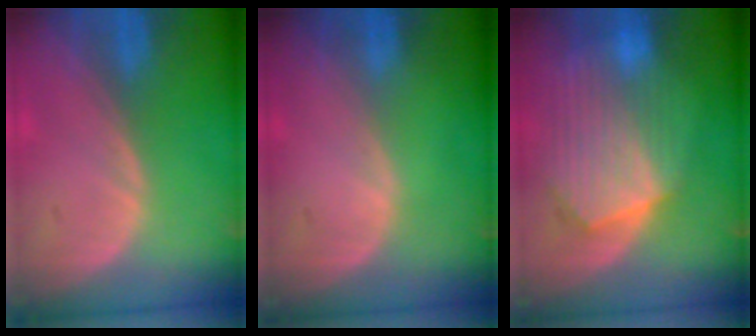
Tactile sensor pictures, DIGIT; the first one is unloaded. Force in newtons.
{"total": 0.0}
{"total": 10.3, "press": 8.9, "slide": 5.1}